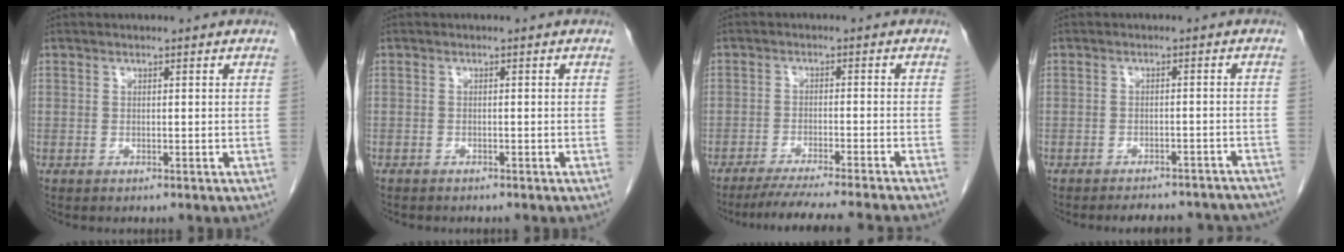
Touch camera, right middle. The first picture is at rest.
{"total": 1.6, "force": [-1.3, 0.6, 0.5], "torque": [-0.015, -0.001, -0.017]}
{"total": 12.5, "force": [-11.1, -1.3, 5.5], "torque": [-0.056, -0.028, -0.163]}
{"total": 12.9, "force": [-12.0, 3.5, 3.3], "torque": [-0.038, 0.011, -0.125]}